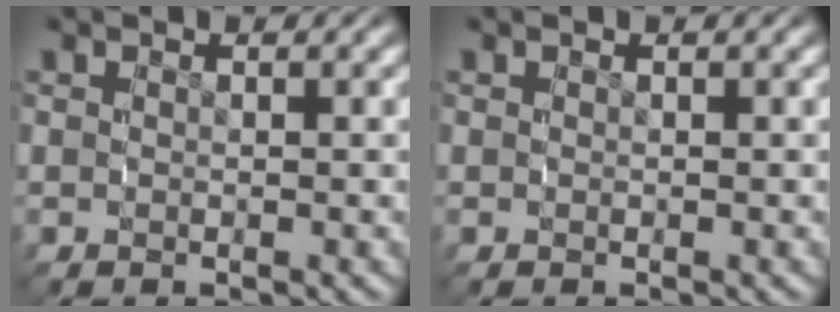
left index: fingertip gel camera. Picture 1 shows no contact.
{"total": 0.0}